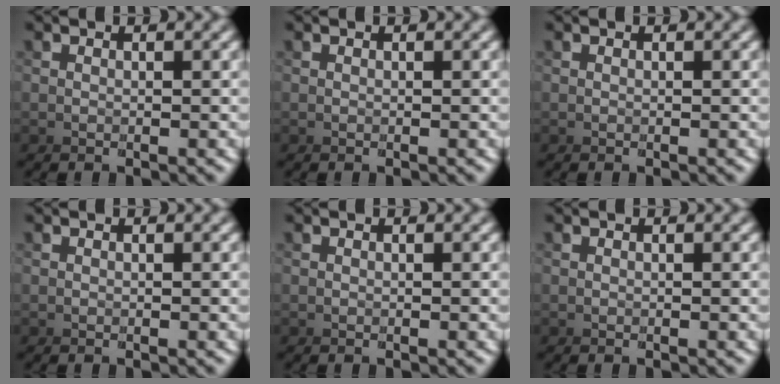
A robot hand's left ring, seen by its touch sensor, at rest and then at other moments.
{"total": 0.0}
{"total": 0.0}
{"total": 0.0}
{"total": 0.0}
{"total": 0.0}